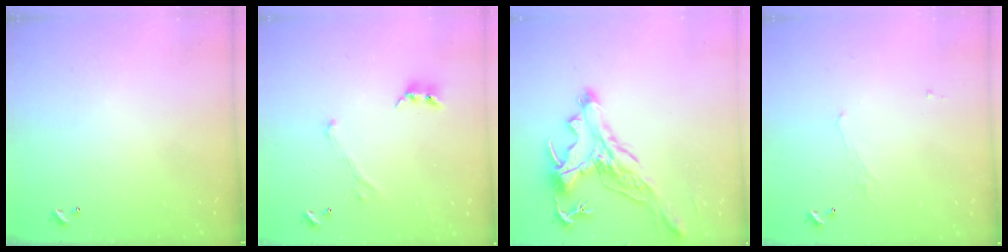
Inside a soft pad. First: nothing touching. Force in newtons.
{"total": 1.8, "press": 1.6, "slide": 0.9}
{"total": 3.9, "press": 3.5, "slide": 1.6}
{"total": 1.1, "press": 0.8, "slide": 0.7}